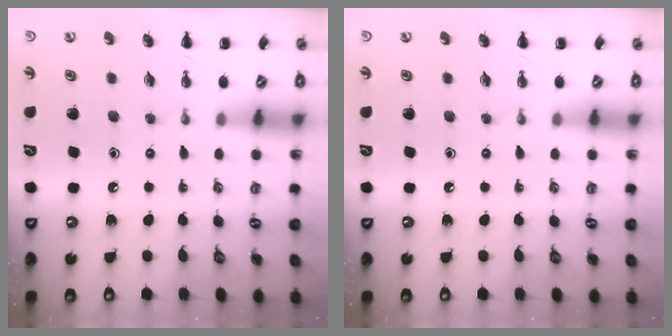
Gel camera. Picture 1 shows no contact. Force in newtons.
{"total": 0.0}